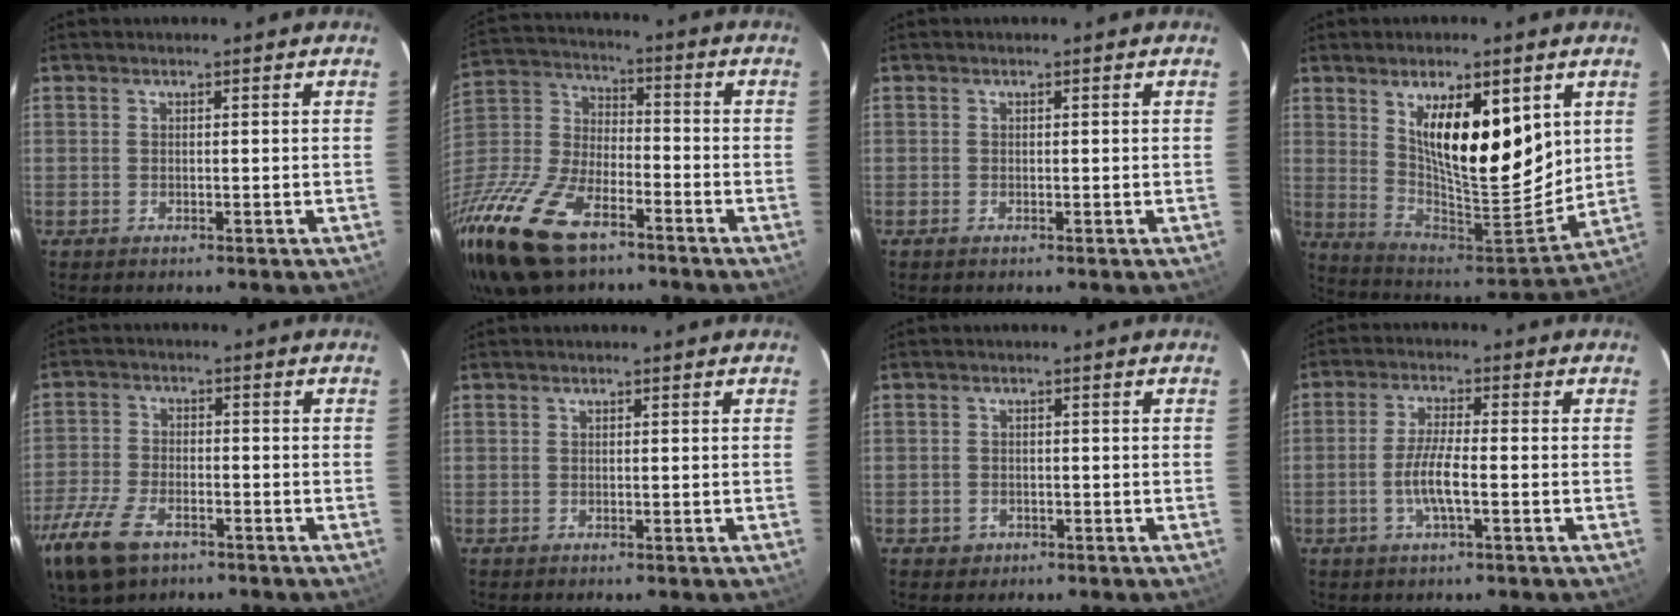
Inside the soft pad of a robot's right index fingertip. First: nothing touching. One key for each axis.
{"total": 24.3, "fx": -14.6, "fy": 12.2, "fz": 15.0, "tx": -0.354, "ty": -0.020, "tz": -0.274}
{"total": 0.0}
{"total": 18.3, "fx": 7.1, "fy": 6.6, "fz": 15.5, "tx": -0.250, "ty": -0.014, "tz": 0.137}
{"total": 14.6, "fx": -8.8, "fy": 7.8, "fz": 8.7, "tx": -0.229, "ty": -0.029, "tz": -0.169}
{"total": 0.0}
{"total": 2.5, "fx": -1.1, "fy": 2.2, "fz": 0.5, "tx": -0.013, "ty": 0.003, "tz": -0.013}
{"total": 5.8, "fx": -1.9, "fy": 0.8, "fz": 5.4, "tx": -0.109, "ty": -0.004, "tz": -0.037}